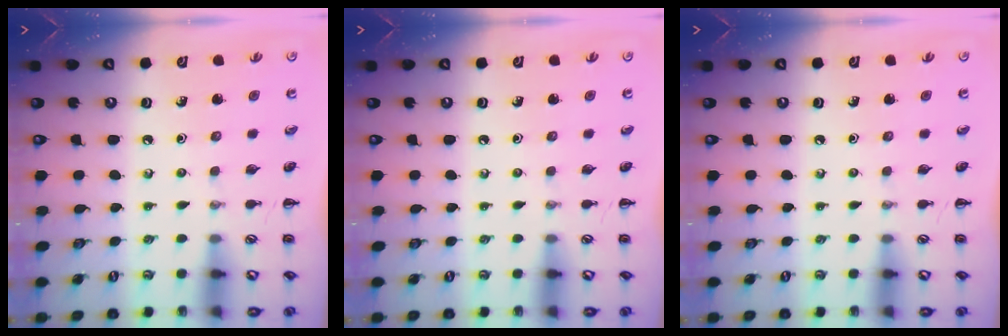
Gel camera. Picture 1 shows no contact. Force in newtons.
{"total": 0.0}
{"total": 0.0}